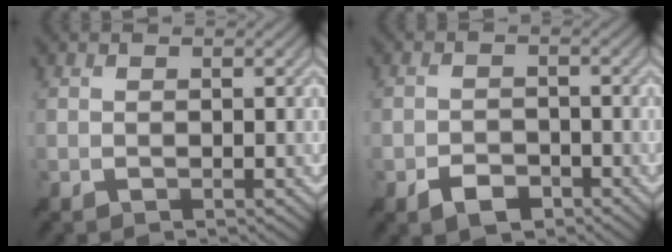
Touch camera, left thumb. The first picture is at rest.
{"total": 2.8, "force": [-1.4, 1.8, 1.7], "torque": [-0.032, 0.004, -0.029]}